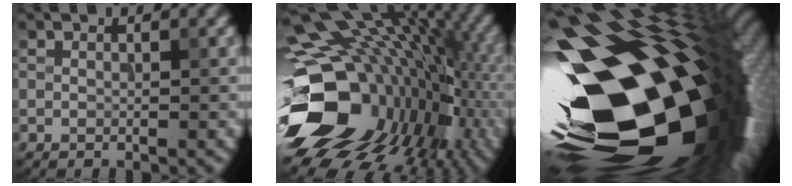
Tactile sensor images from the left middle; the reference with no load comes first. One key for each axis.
{"total": 18.9, "fx": -2.9, "fy": 13.8, "fz": 12.5, "tx": -0.223, "ty": -0.027, "tz": -0.018}
{"total": 21.8, "fx": -4.1, "fy": 11.2, "fz": 18.3, "tx": -0.274, "ty": -0.024, "tz": -0.083}